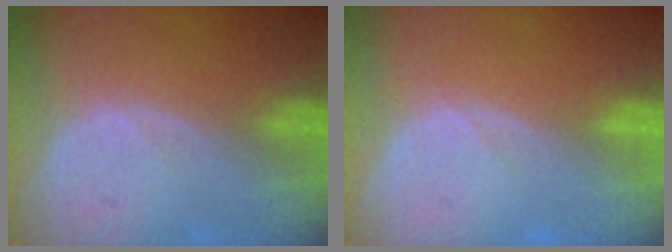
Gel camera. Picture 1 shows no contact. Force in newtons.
{"total": 0.0}